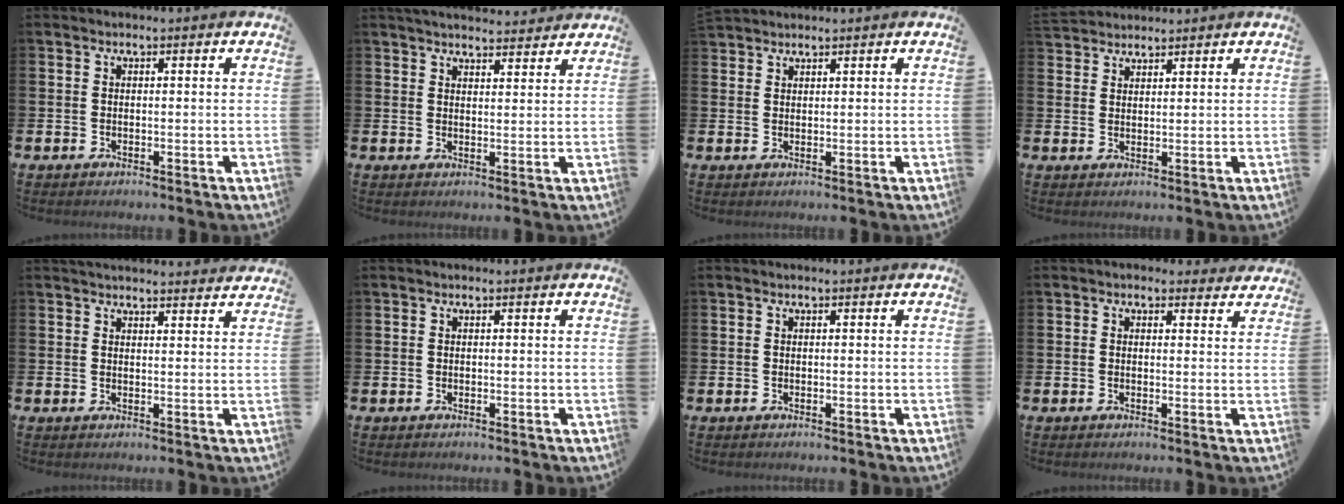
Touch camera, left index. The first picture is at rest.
{"total": 3.7, "force": [3.6, 0.3, 0.3], "torque": [-0.006, -0.019, 0.065]}
{"total": 1.9, "force": [1.8, 0.3, -0.1], "torque": [0.005, -0.005, 0.034]}
{"total": 2.8, "force": [2.7, 0.5, -0.4], "torque": [0.007, -0.011, 0.050]}
{"total": 2.9, "force": [2.9, 0.3, 0.2], "torque": [-0.007, -0.014, 0.052]}
{"total": 0.0}
{"total": 0.0}
{"total": 1.5, "force": [1.3, 0.8, 0.0], "torque": [0.005, 0.000, 0.021]}